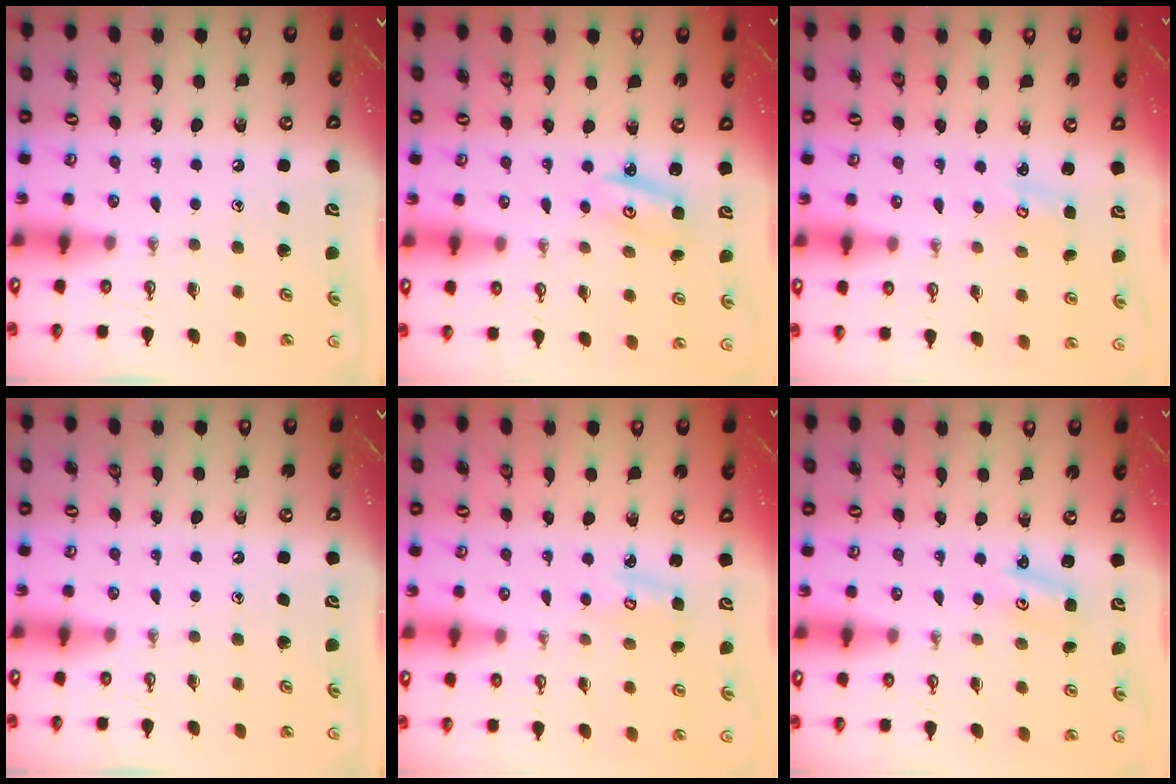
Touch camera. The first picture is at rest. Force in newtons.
{"total": 3.2, "press": 3.2, "slide": 0.3}
{"total": 1.8, "press": 1.8, "slide": 0.2}
{"total": 0.0}
{"total": 2.8, "press": 2.8, "slide": 0.1}
{"total": 2.2, "press": 2.2, "slide": 0.3}